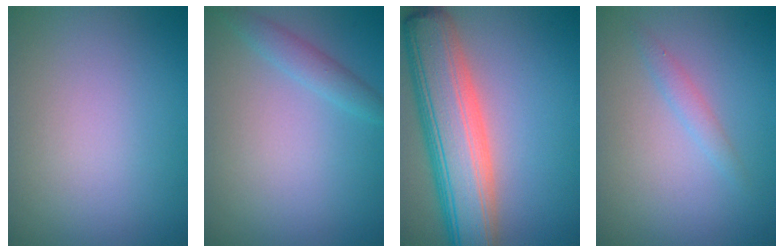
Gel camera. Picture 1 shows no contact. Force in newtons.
{"total": 1.8, "press": 1.8, "slide": 0.2}
{"total": 10.2, "press": 10.2, "slide": 0.6}
{"total": 1.2, "press": 1.2, "slide": 0.1}